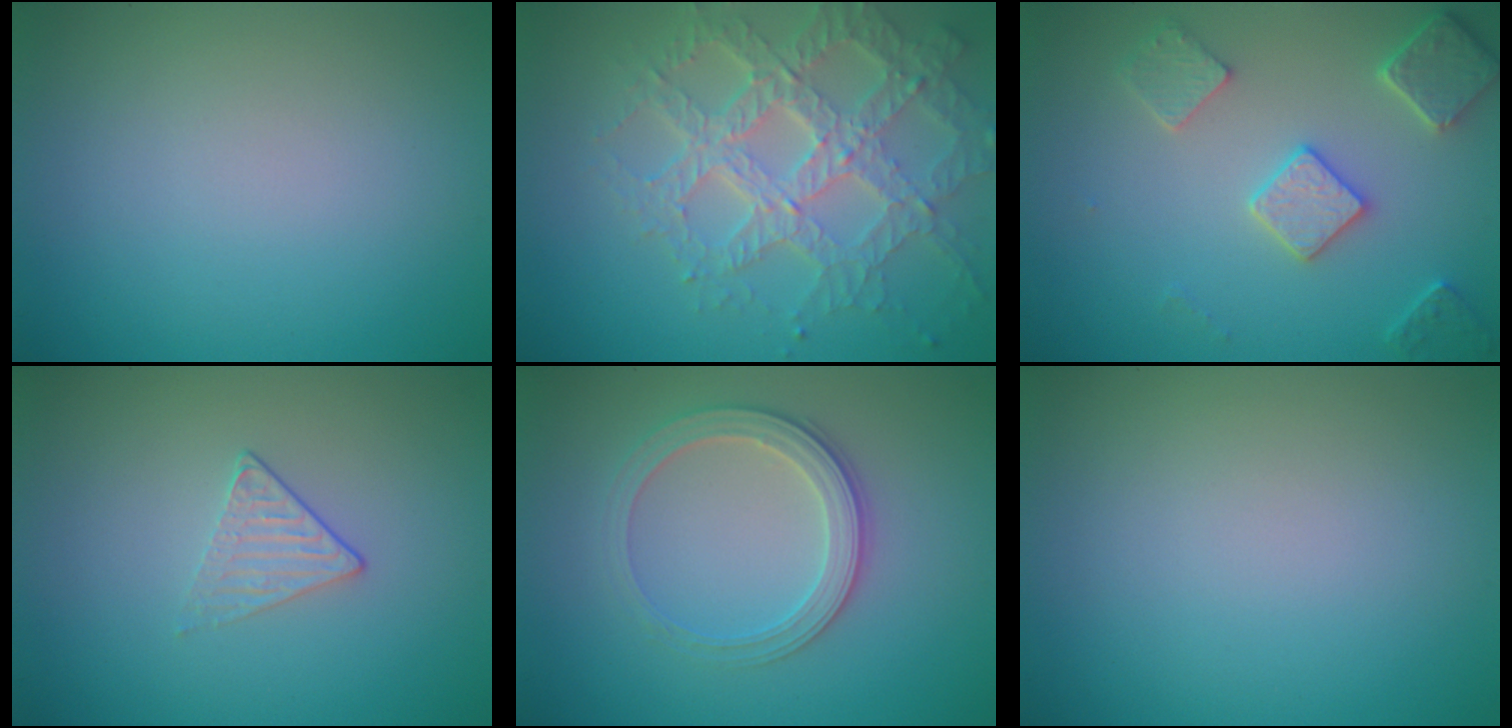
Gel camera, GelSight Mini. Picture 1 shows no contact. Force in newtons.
{"total": 7.2, "press": 5.1, "slide": 5.1}
{"total": 4.1, "press": 3.5, "slide": 2.1}
{"total": 1.3, "press": 0.9, "slide": 0.9}
{"total": 2.9, "press": 2.8, "slide": 0.7}
{"total": 0.0}